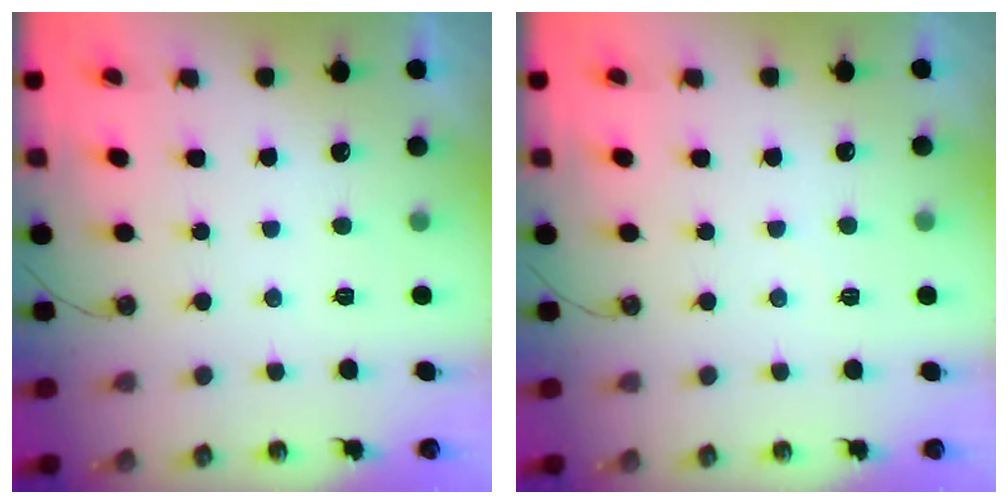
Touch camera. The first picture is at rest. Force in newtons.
{"total": 3.3, "press": 3.2, "slide": 0.5}